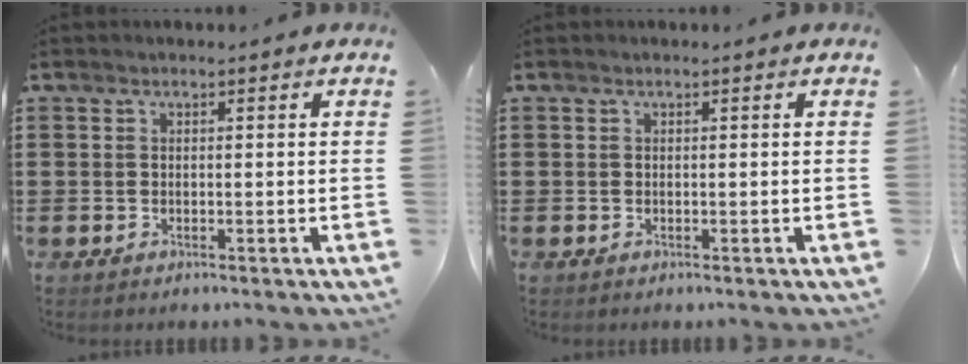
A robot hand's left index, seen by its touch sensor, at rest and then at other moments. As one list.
[{"total": 0.0}]